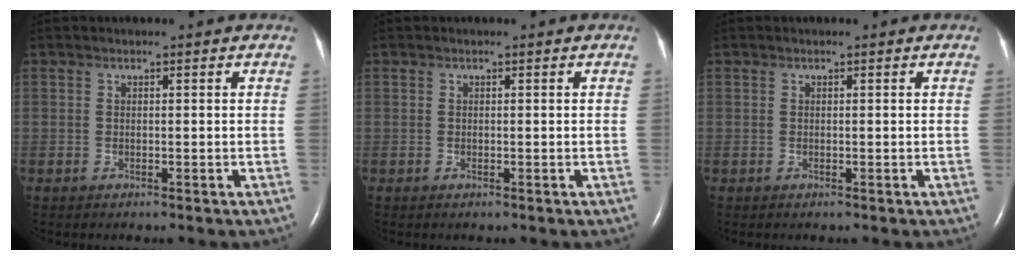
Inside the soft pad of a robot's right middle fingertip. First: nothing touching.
{"total": 0.0}
{"total": 0.0}